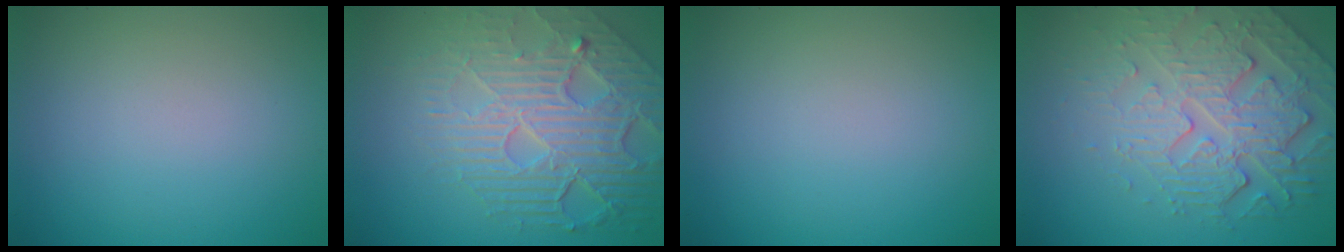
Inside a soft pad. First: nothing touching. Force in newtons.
{"total": 8.4, "press": 5.7, "slide": 6.1}
{"total": 0.0}
{"total": 4.8, "press": 4.4, "slide": 1.9}